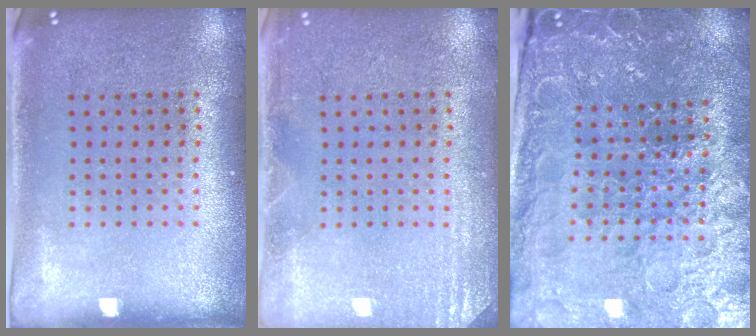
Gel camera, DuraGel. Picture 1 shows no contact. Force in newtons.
{"total": 2.2, "press": 2.1, "slide": 0.3}
{"total": 4.1, "press": 4.0, "slide": 0.8}